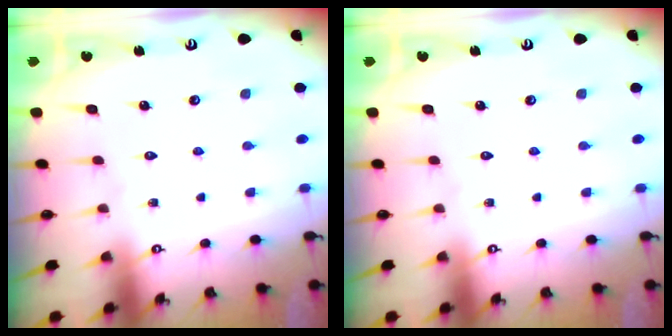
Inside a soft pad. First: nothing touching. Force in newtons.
{"total": 0.0}